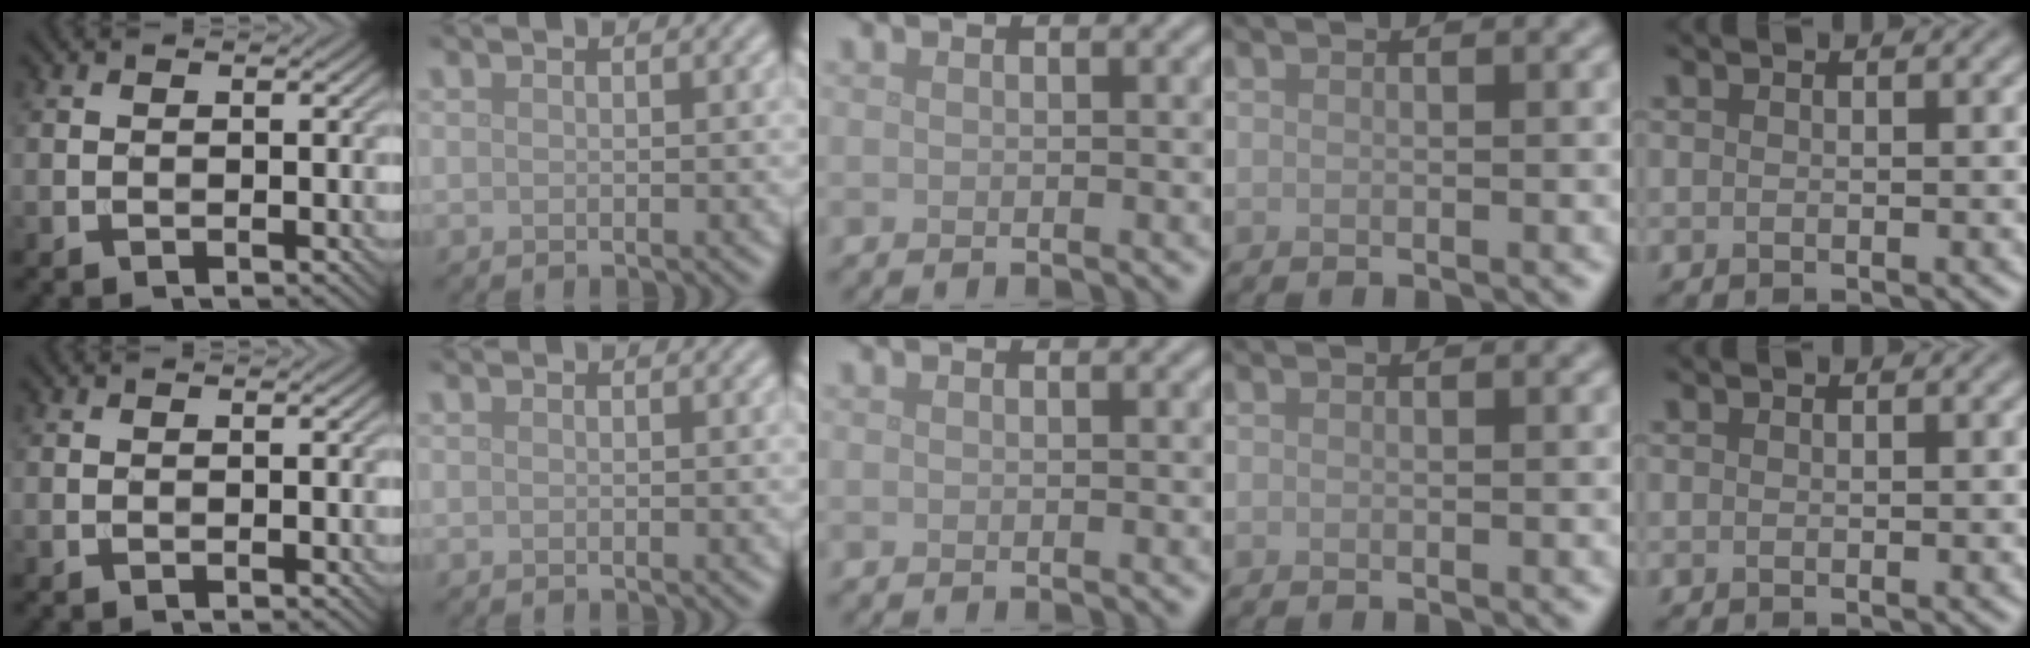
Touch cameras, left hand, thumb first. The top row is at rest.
{}